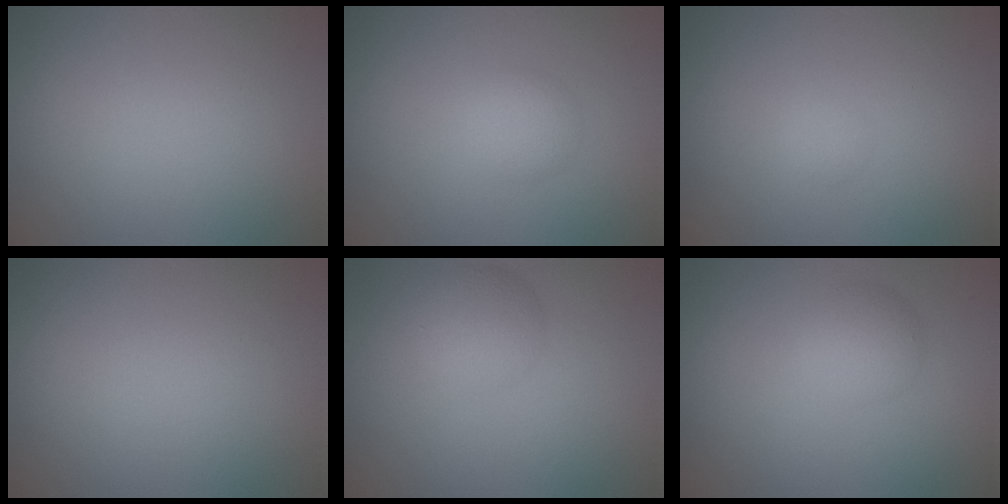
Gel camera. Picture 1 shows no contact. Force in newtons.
{"total": 1.7, "press": 1.7, "slide": 0.1}
{"total": 0.7, "press": 0.7, "slide": 0.0}
{"total": 0.0}
{"total": 2.8, "press": 2.8, "slide": 0.1}
{"total": 2.3, "press": 2.3, "slide": 0.1}